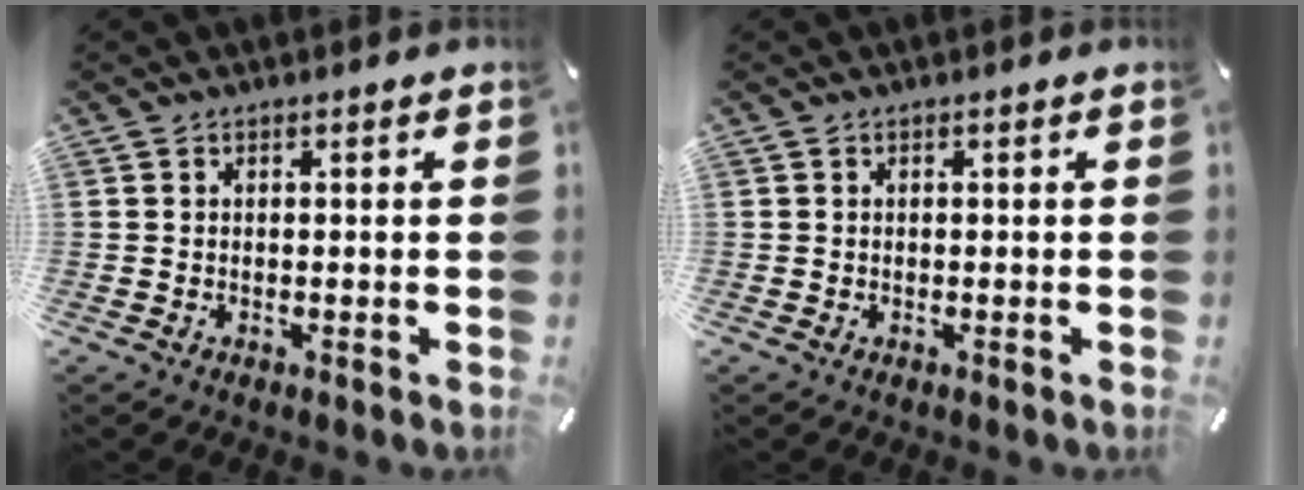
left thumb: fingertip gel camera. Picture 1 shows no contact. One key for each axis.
{"total": 0.0}